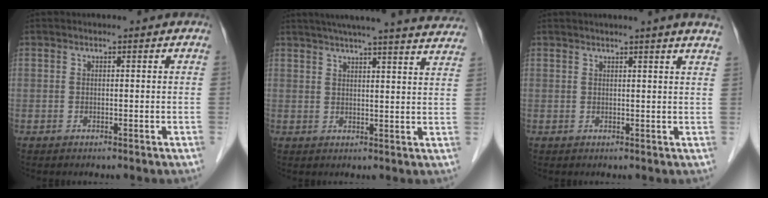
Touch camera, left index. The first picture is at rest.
{"total": 25.4, "force": [23.2, 0.6, 10.3], "torque": [-0.156, -0.022, 0.279]}
{"total": 6.1, "force": [5.2, -1.0, 3.0], "torque": [-0.034, 0.007, 0.048]}